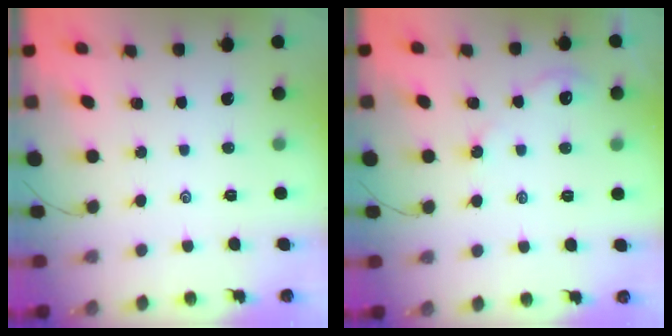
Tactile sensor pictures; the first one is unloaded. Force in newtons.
{"total": 2.4, "press": 2.4, "slide": 0.4}